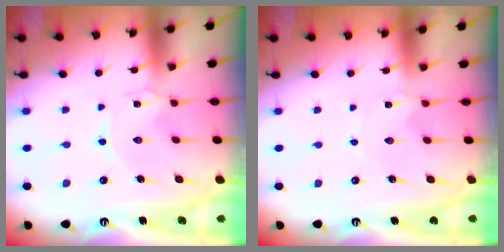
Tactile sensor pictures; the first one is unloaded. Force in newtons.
{"total": 0.0}